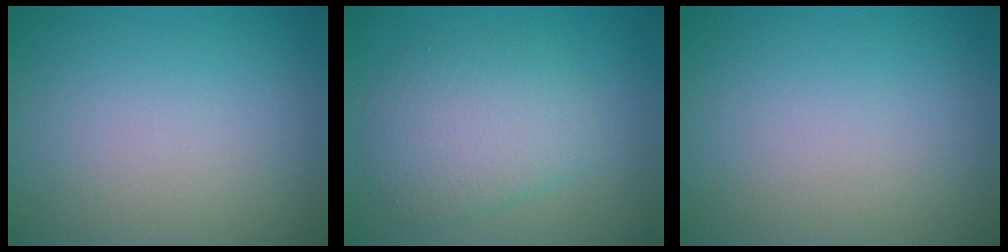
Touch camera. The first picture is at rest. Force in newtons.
{"total": 4.7, "press": 4.7, "slide": 0.1}
{"total": 0.0}